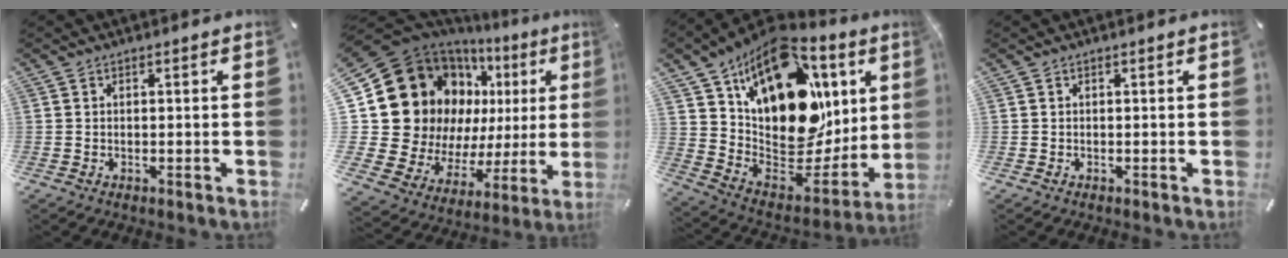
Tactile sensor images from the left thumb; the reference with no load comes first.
{"total": 25.1, "force": [6.8, 19.2, 14.6], "torque": [-0.256, -0.068, 0.161]}
{"total": 23.1, "force": [9.5, 14.4, 15.4], "torque": [-0.247, -0.076, 0.177]}
{"total": 0.0}